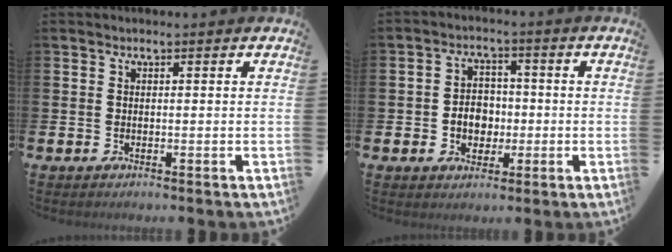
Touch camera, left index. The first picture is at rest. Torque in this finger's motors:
{"motor_torque": [0.46, 0.31, 0.49, 0.07]}